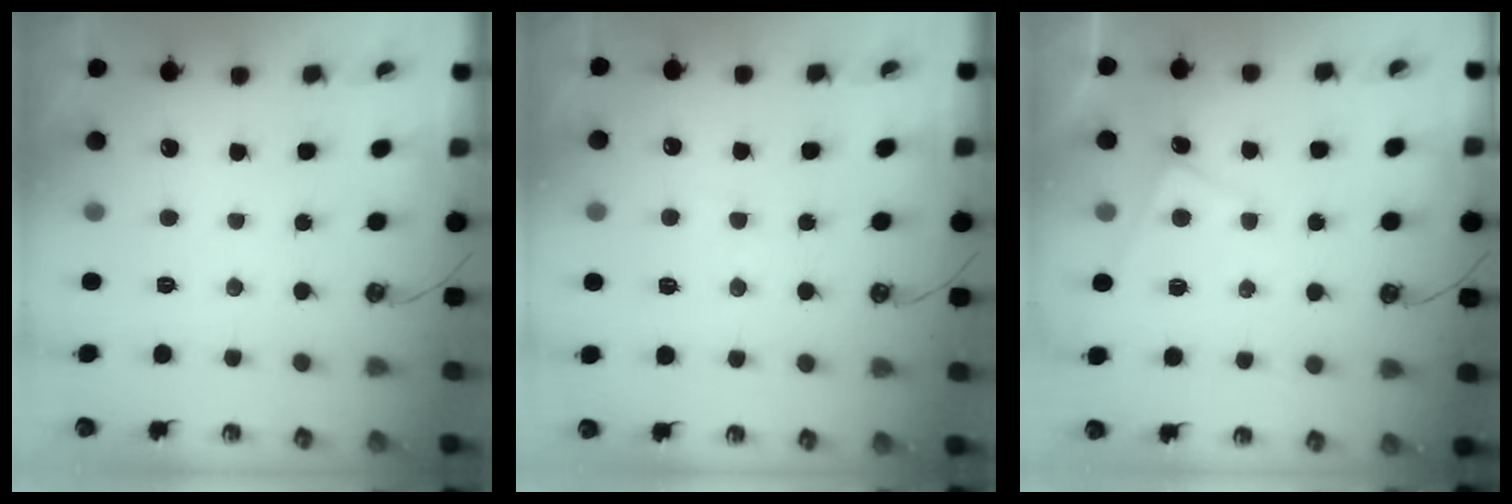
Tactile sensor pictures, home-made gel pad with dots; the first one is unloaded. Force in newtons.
{"total": 2.1, "press": 2.1, "slide": 0.5}
{"total": 3.9, "press": 3.9, "slide": 0.3}